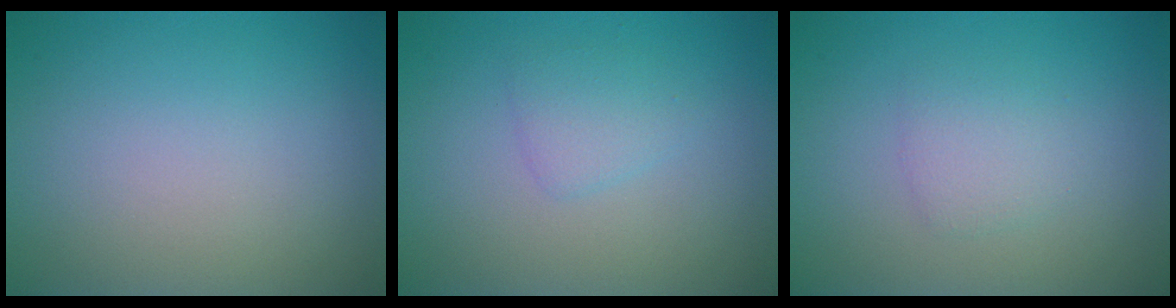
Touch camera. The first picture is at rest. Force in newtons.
{"total": 1.6, "press": 1.6, "slide": 0.0}
{"total": 1.7, "press": 1.7, "slide": 0.0}